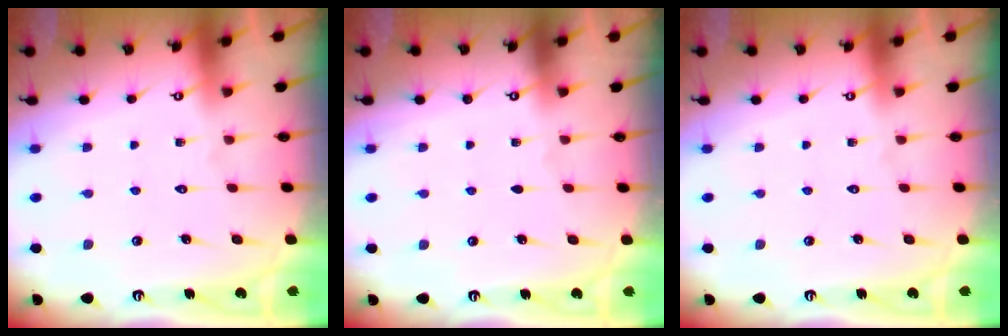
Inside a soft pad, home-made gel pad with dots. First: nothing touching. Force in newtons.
{"total": 0.0}
{"total": 0.0}